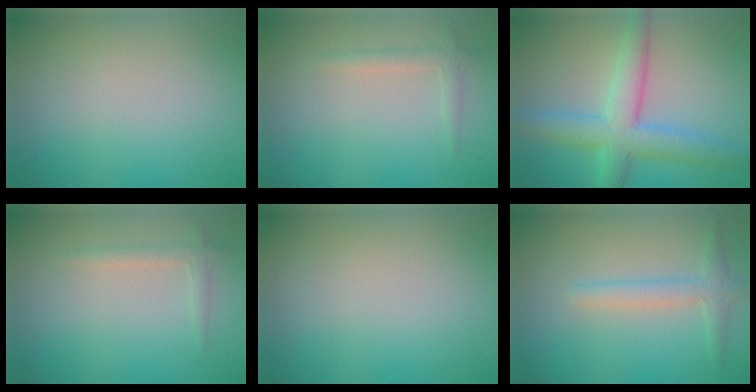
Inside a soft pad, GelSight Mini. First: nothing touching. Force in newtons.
{"total": 1.4, "press": 1.4, "slide": 0.1}
{"total": 5.9, "press": 5.9, "slide": 0.1}
{"total": 1.4, "press": 1.4, "slide": 0.1}
{"total": 0.0}
{"total": 2.4, "press": 2.4, "slide": 0.1}